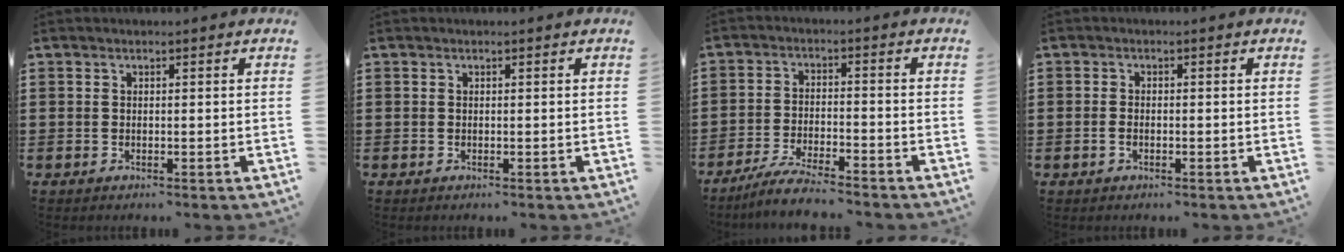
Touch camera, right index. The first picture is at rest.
{"total": 0.0}
{"total": 5.0, "force": [-4.7, -0.1, 1.7], "torque": [-0.043, -0.010, -0.094]}
{"total": 1.2, "force": [-0.5, 0.6, 0.9], "torque": [-0.019, 0.000, -0.009]}